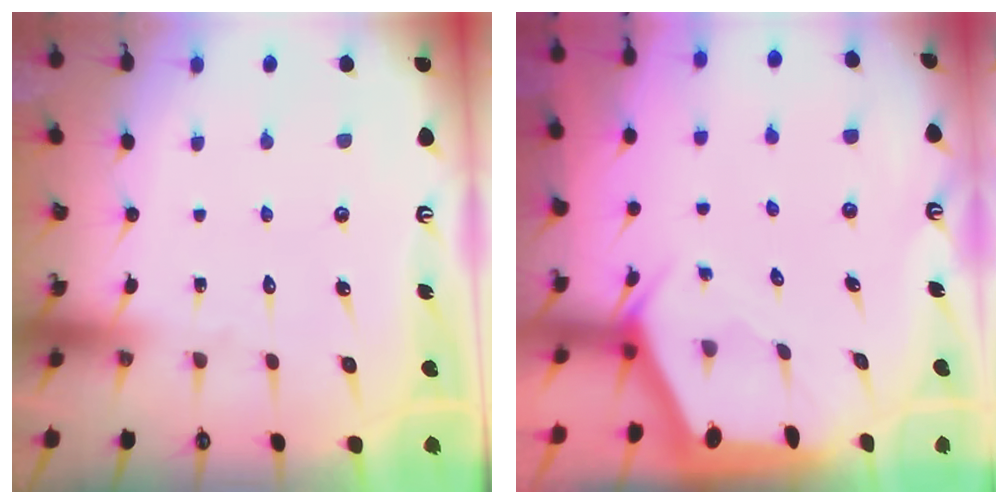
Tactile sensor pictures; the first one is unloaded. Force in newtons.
{"total": 2.0, "press": 1.9, "slide": 0.3}